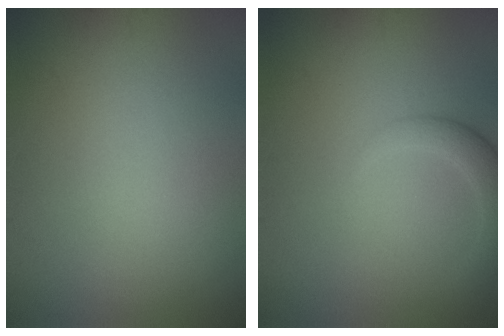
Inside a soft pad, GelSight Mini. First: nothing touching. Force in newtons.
{"total": 2.6, "press": 2.5, "slide": 0.4}